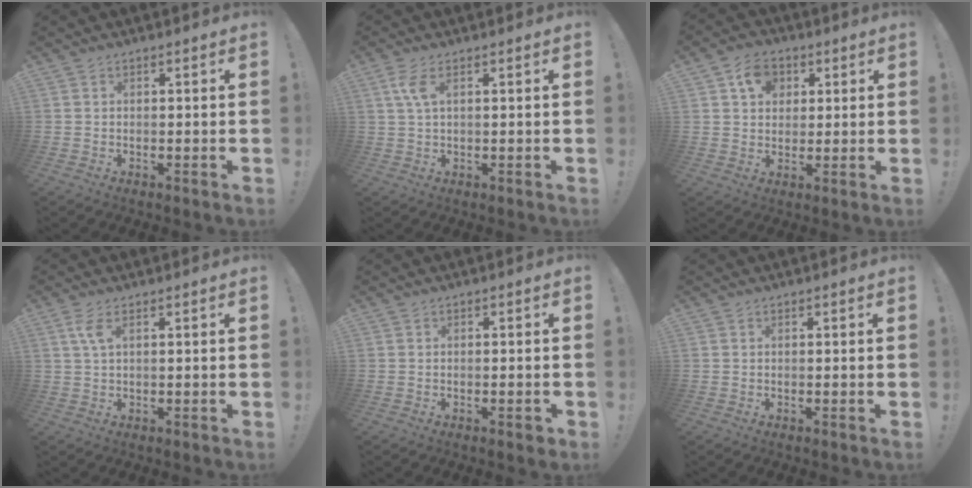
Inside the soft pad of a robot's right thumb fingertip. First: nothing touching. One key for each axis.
{"total": 4.2, "fx": 1.5, "fy": 1.3, "fz": 3.7, "tx": -0.081, "ty": 0.004, "tz": 0.028}
{"total": 7.9, "fx": 3.2, "fy": 6.4, "fz": 3.3, "tx": -0.044, "ty": -0.006, "tz": 0.060}
{"total": 3.7, "fx": 1.4, "fy": 1.1, "fz": 3.2, "tx": -0.065, "ty": 0.000, "tz": 0.024}
{"total": 1.5, "fx": -0.8, "fy": 0.4, "fz": 1.2, "tx": -0.018, "ty": 0.005, "tz": -0.012}
{"total": 0.0}